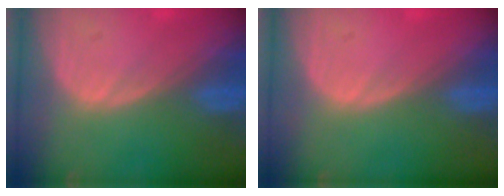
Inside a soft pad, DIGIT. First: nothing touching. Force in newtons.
{"total": 0.0}